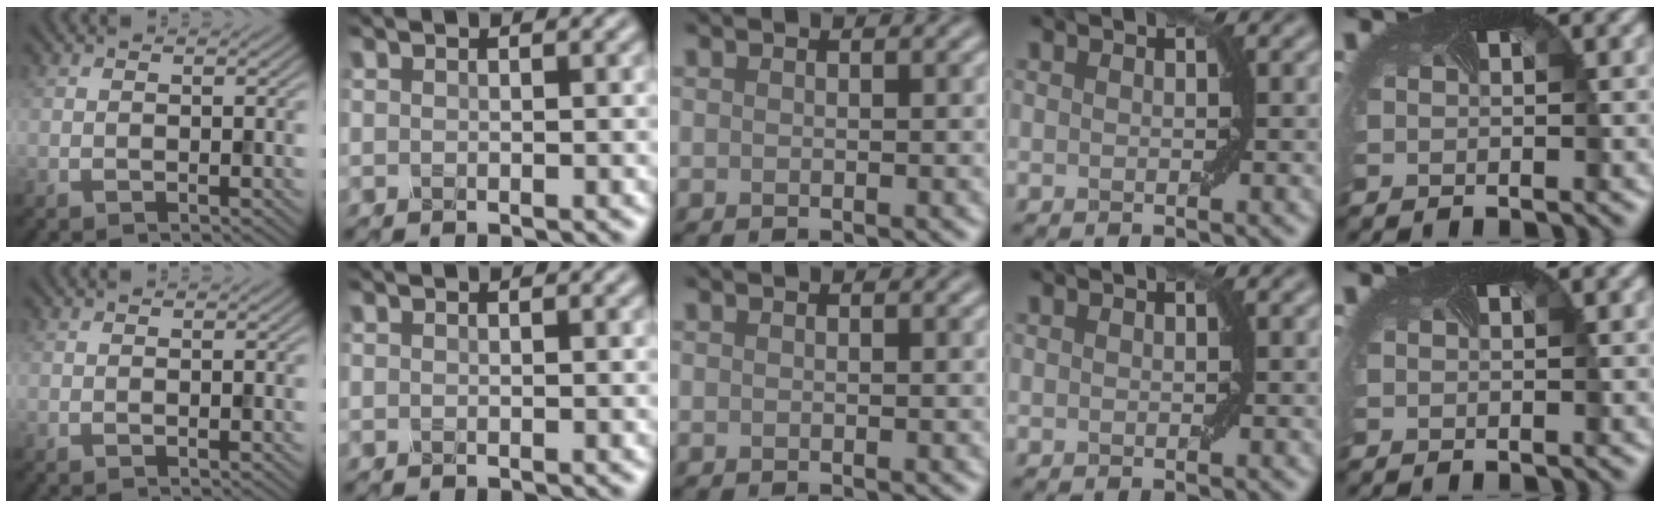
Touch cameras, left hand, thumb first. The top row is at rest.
{}